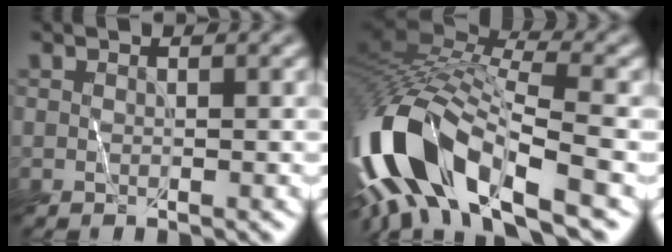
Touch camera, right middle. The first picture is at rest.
{"total": 14.0, "force": [-6.4, 5.4, 11.3], "torque": [-0.240, 0.016, -0.114]}